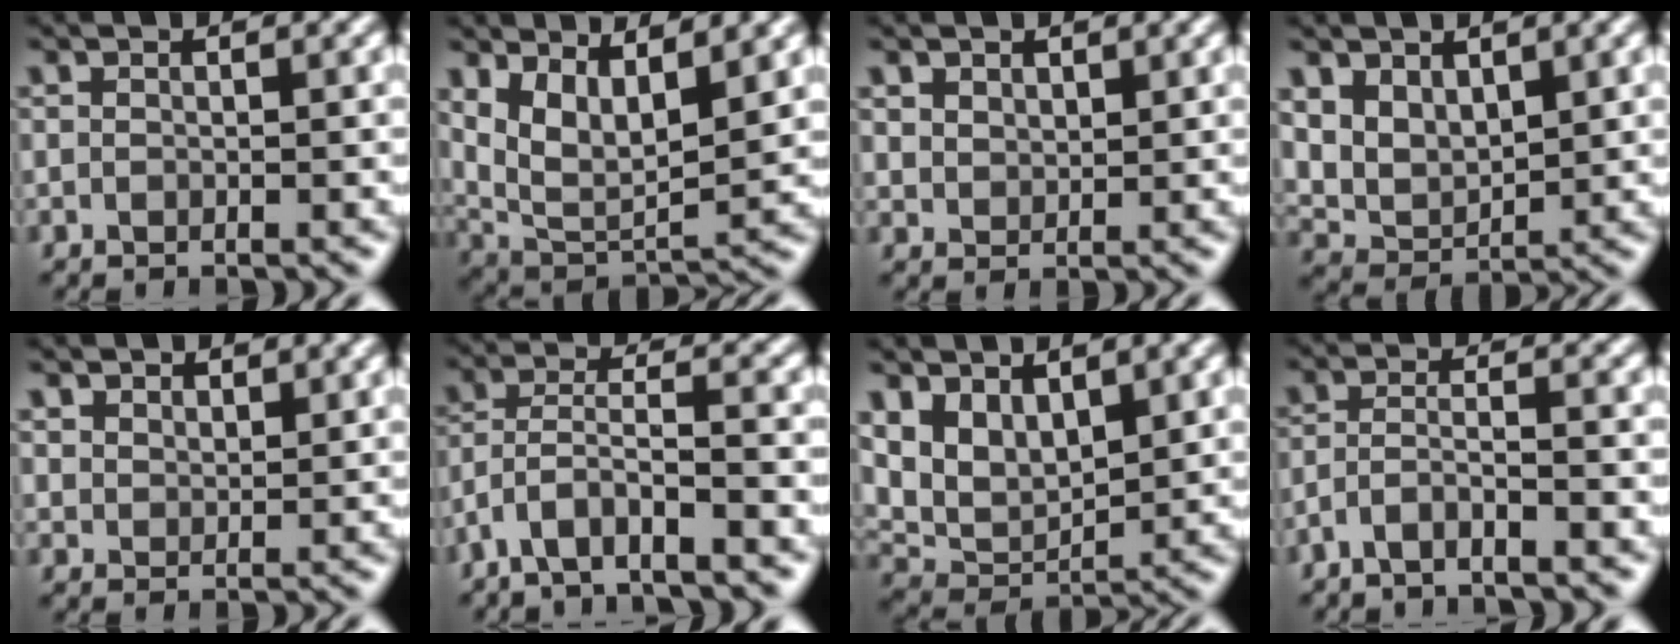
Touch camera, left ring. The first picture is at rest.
{"total": 6.5, "force": [2.9, 2.9, 5.1], "torque": [-0.107, -0.018, 0.061]}
{"total": 2.0, "force": [1.4, 1.3, 0.5], "torque": [-0.020, -0.009, 0.033]}
{"total": 4.1, "force": [1.9, 2.6, 2.5], "torque": [-0.059, -0.015, 0.038]}
{"total": 2.3, "force": [2.0, 1.2, 0.4], "torque": [-0.019, -0.009, 0.043]}
{"total": 4.4, "force": [-3.1, 0.9, 3.0], "torque": [-0.060, 0.000, -0.065]}
{"total": 5.7, "force": [2.6, 3.4, 3.7], "torque": [-0.076, -0.015, 0.051]}
{"total": 2.6, "force": [-2.0, 0.3, 1.7], "torque": [-0.035, 0.002, -0.048]}